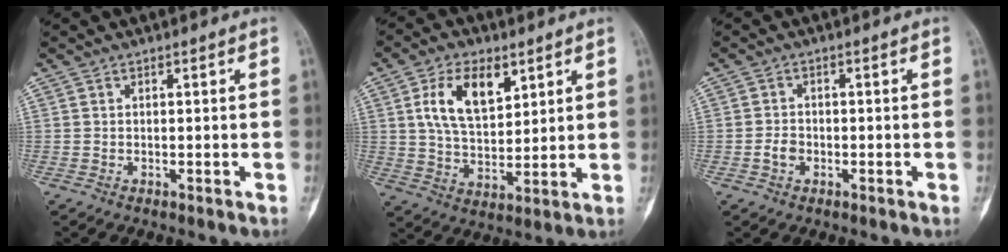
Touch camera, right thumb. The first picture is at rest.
{"total": 11.8, "force": [4.9, 6.5, 8.5], "torque": [-0.135, -0.017, 0.095]}
{"total": 2.4, "force": [-0.9, 1.8, 1.4], "torque": [-0.020, 0.008, -0.018]}